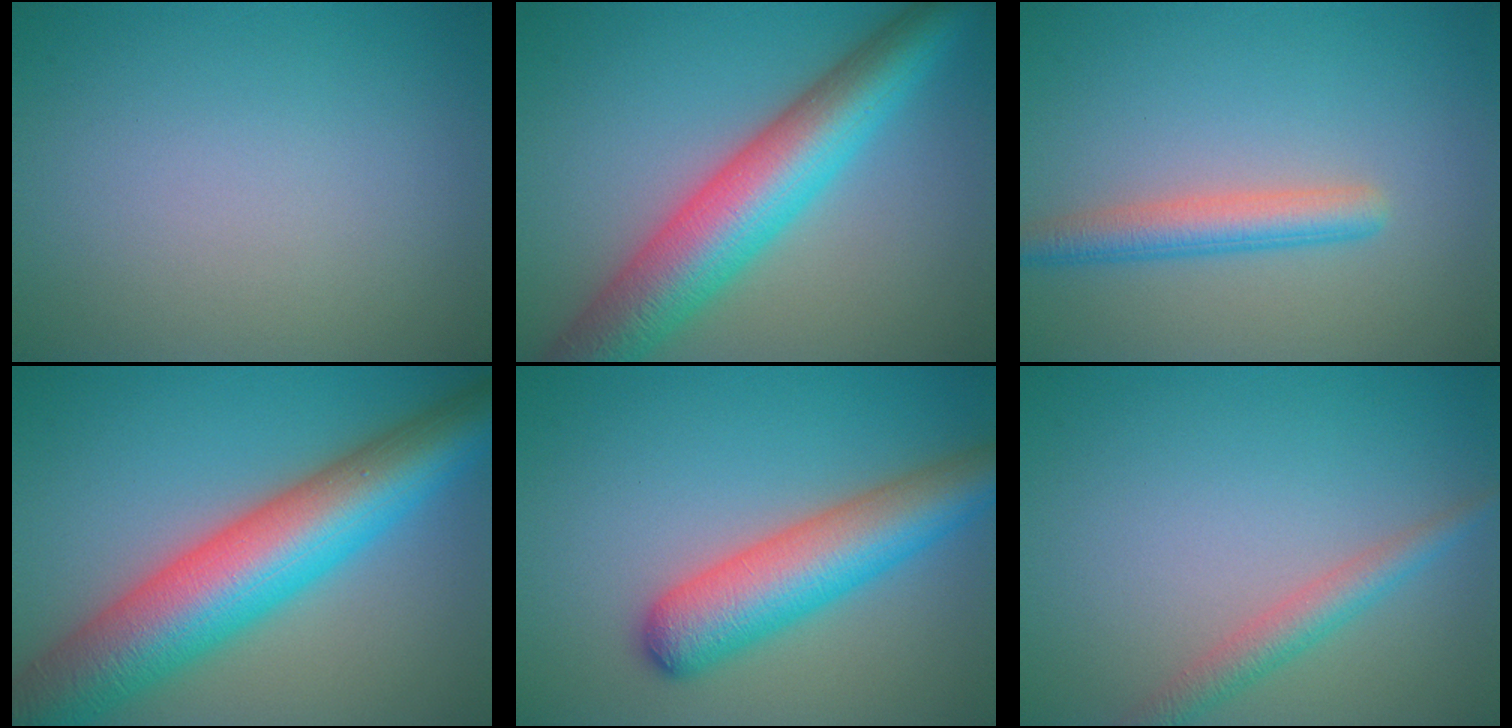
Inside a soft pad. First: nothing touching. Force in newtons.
{"total": 9.7, "press": 9.7, "slide": 0.2}
{"total": 3.3, "press": 3.3, "slide": 0.1}
{"total": 12.5, "press": 12.5, "slide": 0.4}
{"total": 7.1, "press": 7.1, "slide": 0.2}
{"total": 2.5, "press": 2.5, "slide": 0.1}